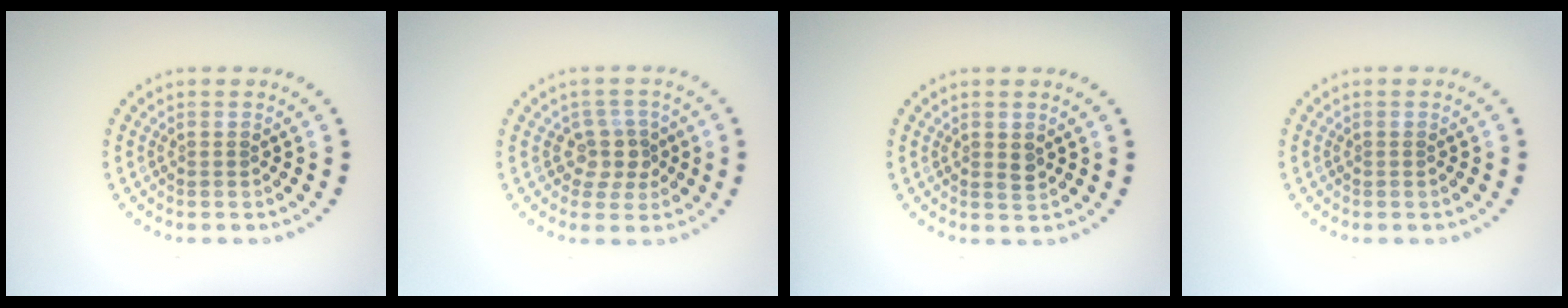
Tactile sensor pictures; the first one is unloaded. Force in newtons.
{"total": 2.5, "press": 2.0, "slide": 1.4}
{"total": 1.2, "press": 1.2, "slide": 0.1}
{"total": 0.0}